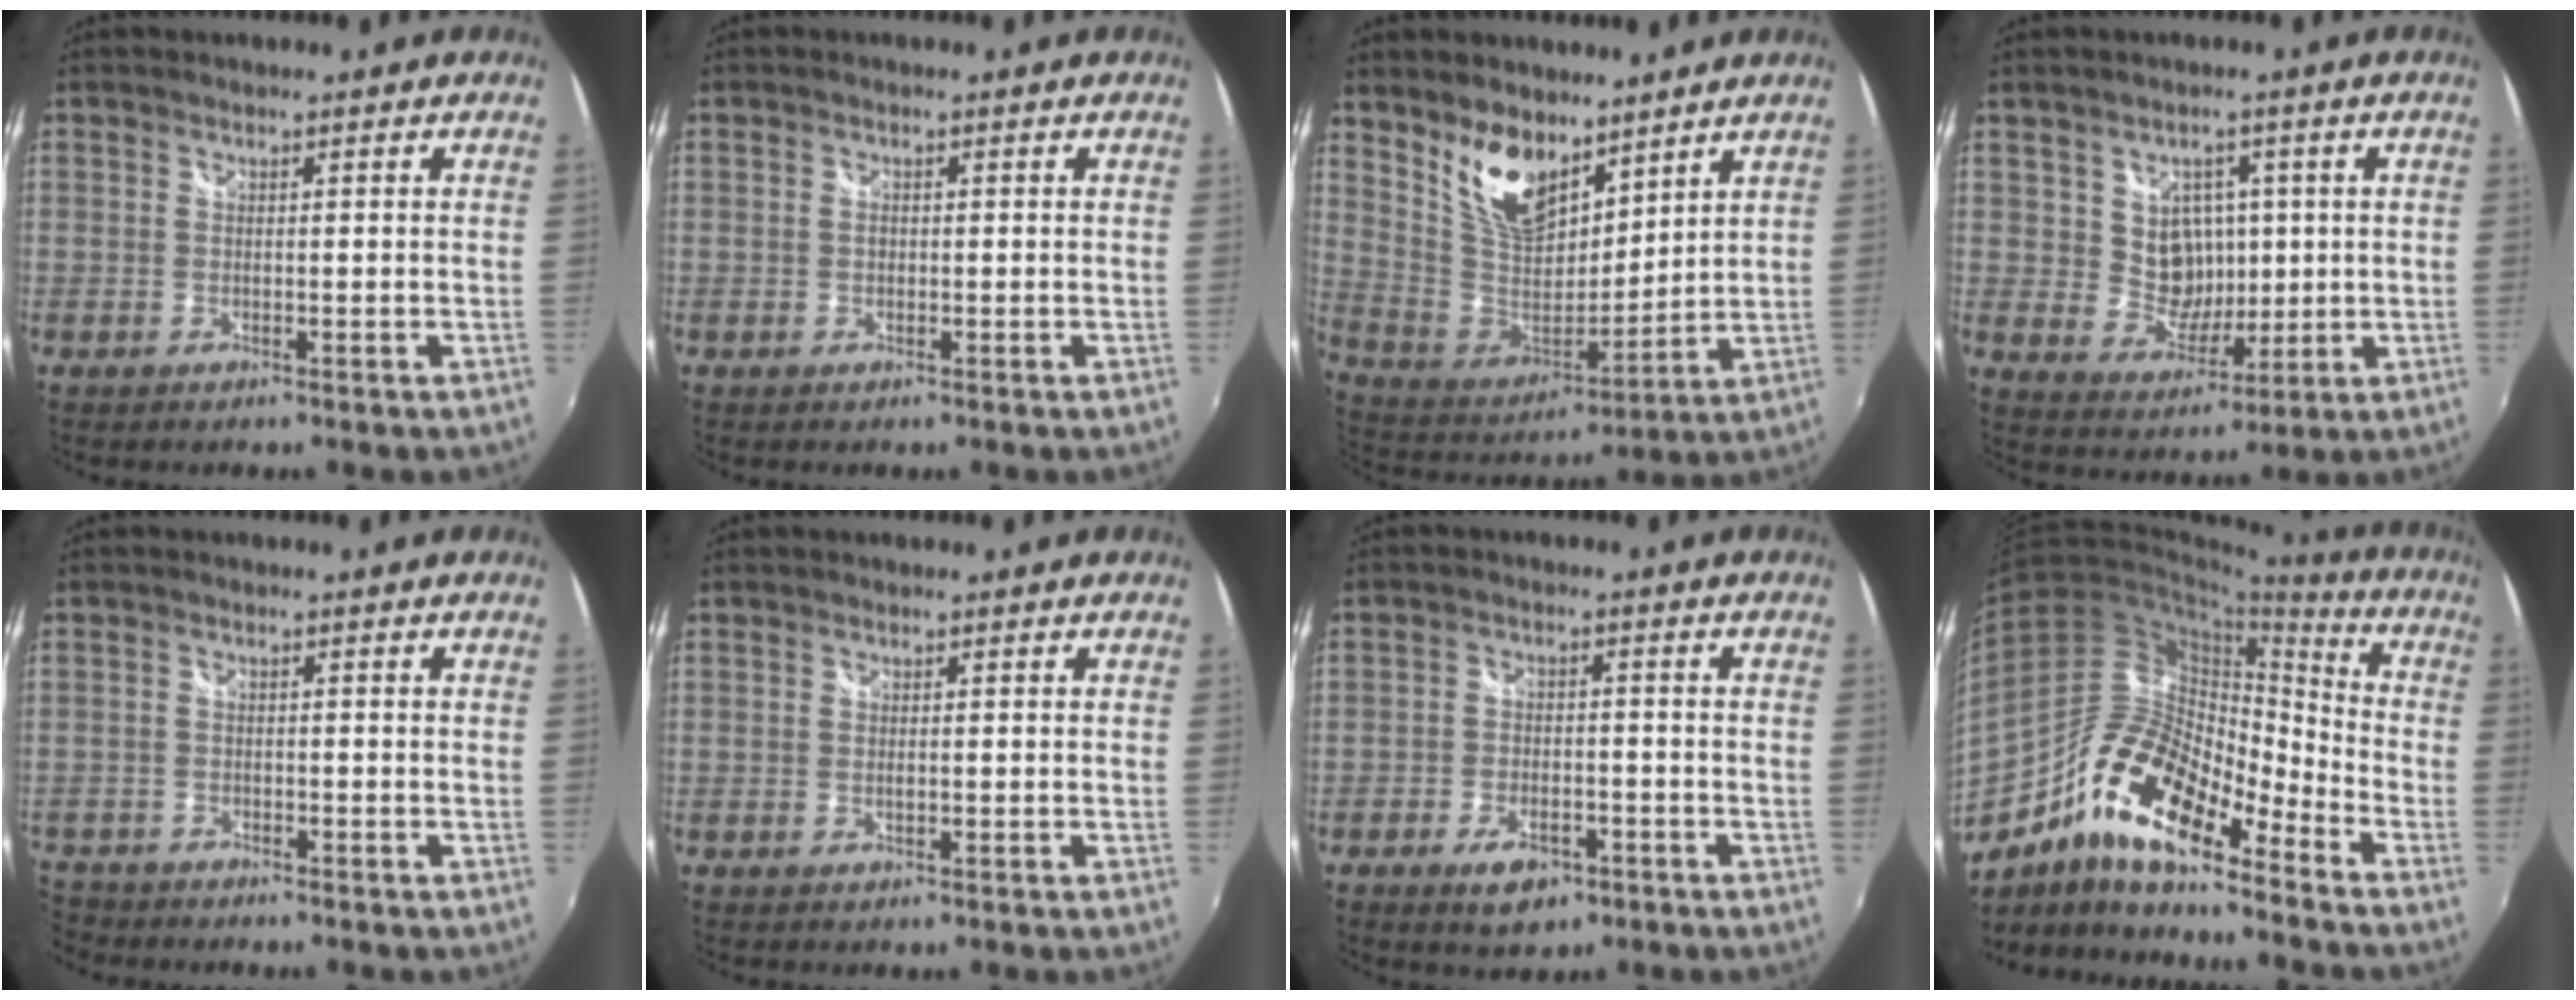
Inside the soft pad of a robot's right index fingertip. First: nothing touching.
{"total": 0.8, "force": [0.0, 0.7, 0.4], "torque": [-0.007, 0.001, -0.002]}
{"total": 13.9, "force": [9.2, 6.9, 7.9], "torque": [-0.155, 0.001, 0.186]}
{"total": 7.4, "force": [1.6, 6.7, 2.7], "torque": [-0.048, 0.006, 0.041]}
{"total": 5.7, "force": [-4.7, 3.2, 0.7], "torque": [-0.048, -0.010, -0.094]}
{"total": 0.7, "force": [-0.1, 0.1, 0.7], "torque": [-0.014, 0.001, -0.004]}
{"total": 6.7, "force": [-4.1, 3.6, 3.9], "torque": [-0.094, -0.003, -0.064]}
{"total": 18.7, "force": [-11.7, 6.7, 13.0], "torque": [-0.234, -0.002, -0.234]}